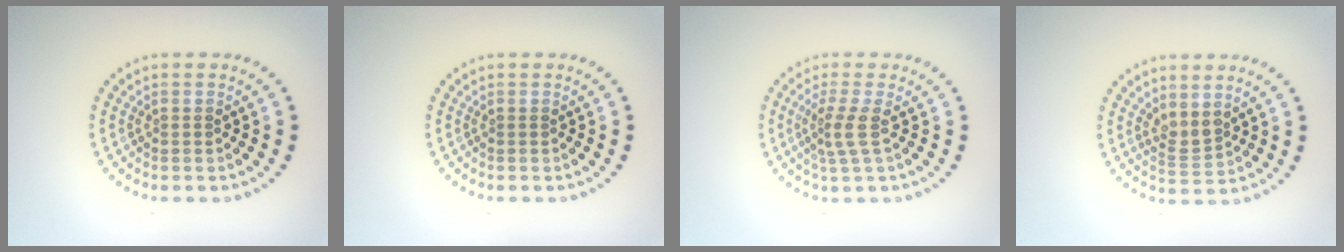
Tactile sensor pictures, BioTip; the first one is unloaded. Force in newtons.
{"total": 0.0}
{"total": 2.3, "press": 1.6, "slide": 1.7}
{"total": 1.8, "press": 1.5, "slide": 1.0}